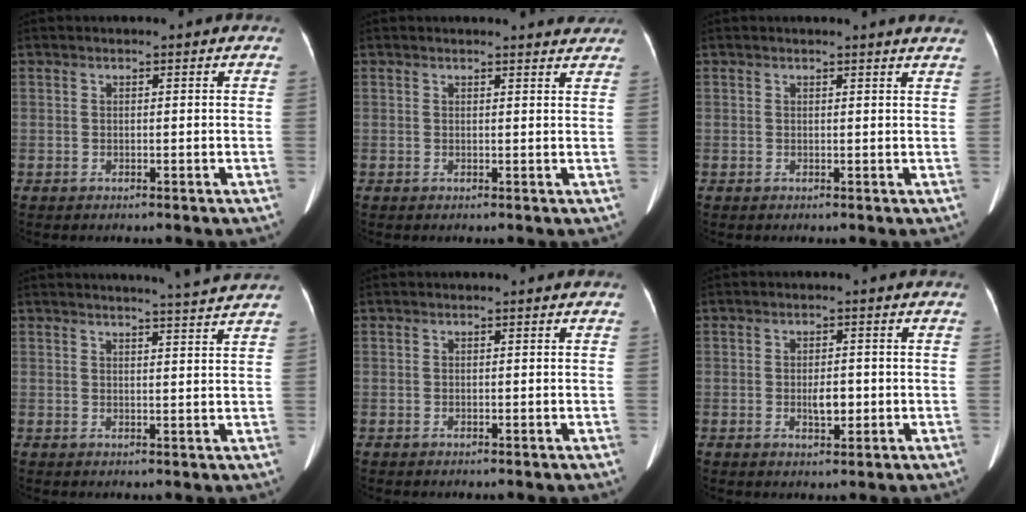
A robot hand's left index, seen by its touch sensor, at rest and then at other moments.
{"total": 4.0, "force": [3.9, 0.5, 0.5], "torque": [-0.006, -0.004, 0.030]}
{"total": 3.8, "force": [3.6, -0.3, 1.1], "torque": [-0.014, -0.005, 0.023]}
{"total": 6.0, "force": [5.6, -1.2, 1.6], "torque": [-0.028, -0.003, 0.061]}
{"total": 0.0}
{"total": 3.0, "force": [-0.6, 1.2, 2.6], "torque": [-0.047, 0.000, -0.005]}